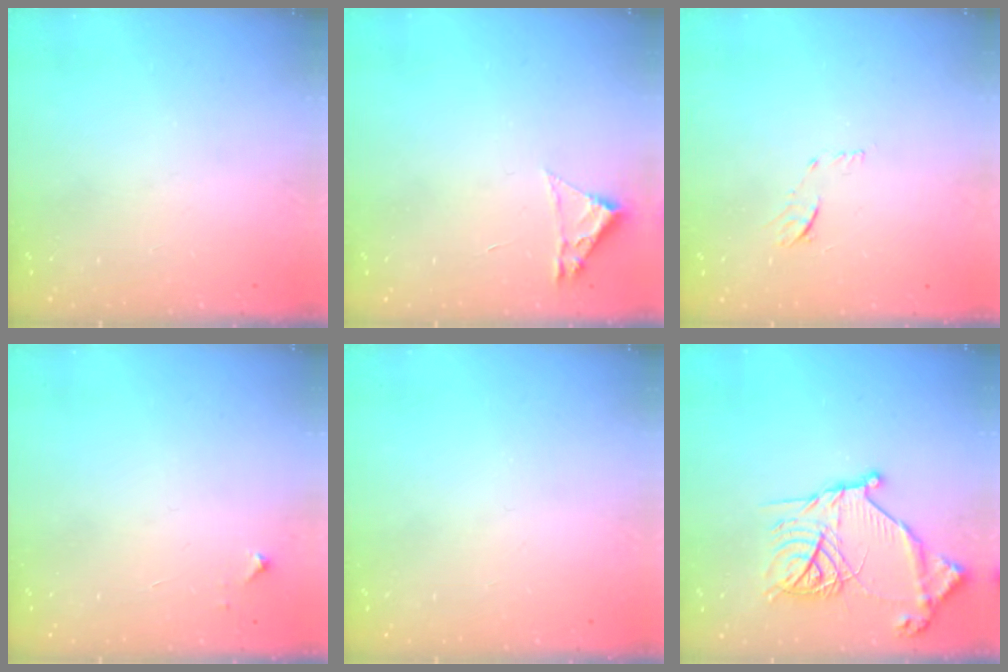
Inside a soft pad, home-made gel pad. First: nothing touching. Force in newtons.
{"total": 1.8, "press": 1.8, "slide": 0.2}
{"total": 6.2, "press": 6.1, "slide": 0.7}
{"total": 3.3, "press": 3.2, "slide": 0.4}
{"total": 0.0}
{"total": 18.8, "press": 18.7, "slide": 2.0}